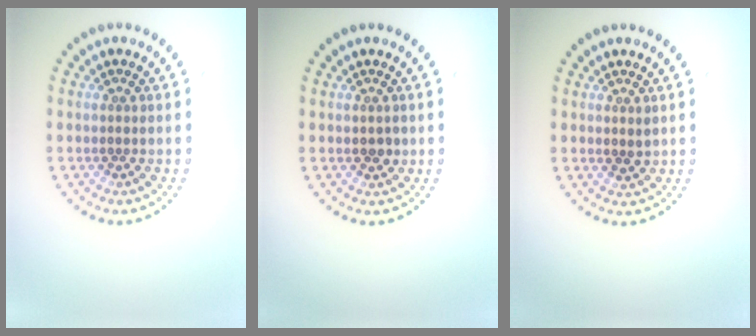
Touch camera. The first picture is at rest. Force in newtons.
{"total": 1.2, "press": 1.2, "slide": 0.0}
{"total": 0.9, "press": 0.8, "slide": 0.3}